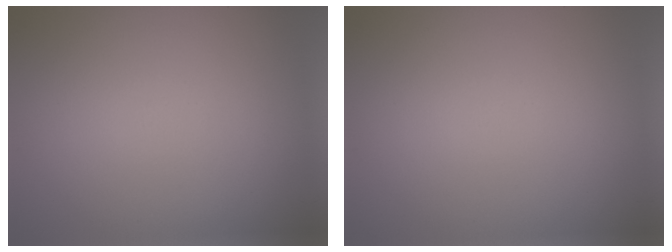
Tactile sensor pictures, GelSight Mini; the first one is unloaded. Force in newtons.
{"total": 0.0}